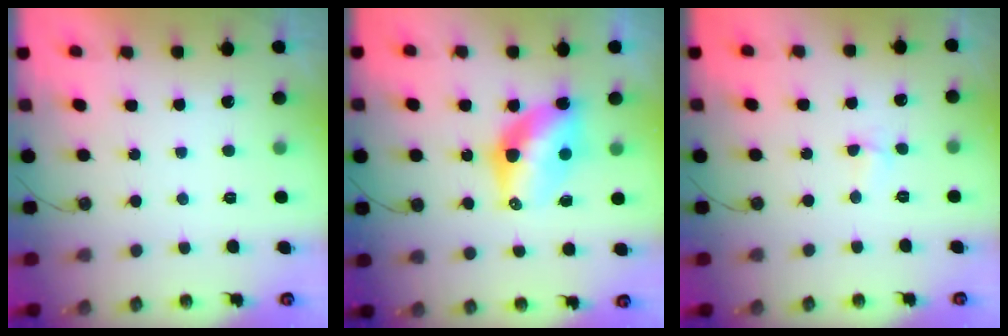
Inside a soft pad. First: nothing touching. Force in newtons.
{"total": 10.5, "press": 10.5, "slide": 1.0}
{"total": 2.6, "press": 2.5, "slide": 0.5}